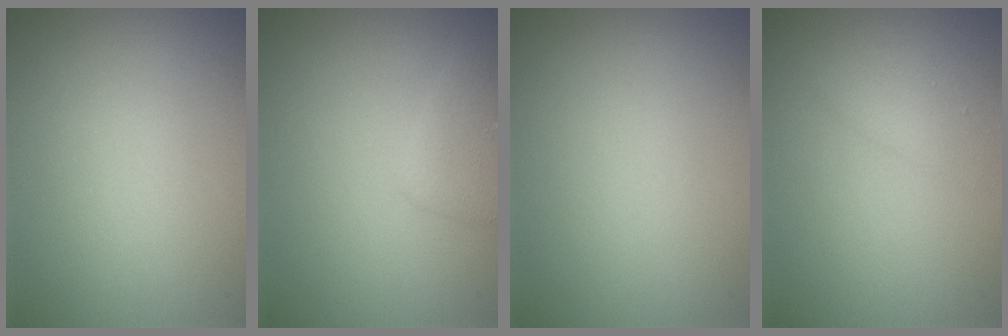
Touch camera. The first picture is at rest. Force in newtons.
{"total": 1.8, "press": 1.8, "slide": 0.2}
{"total": 0.0}
{"total": 1.4, "press": 1.4, "slide": 0.2}